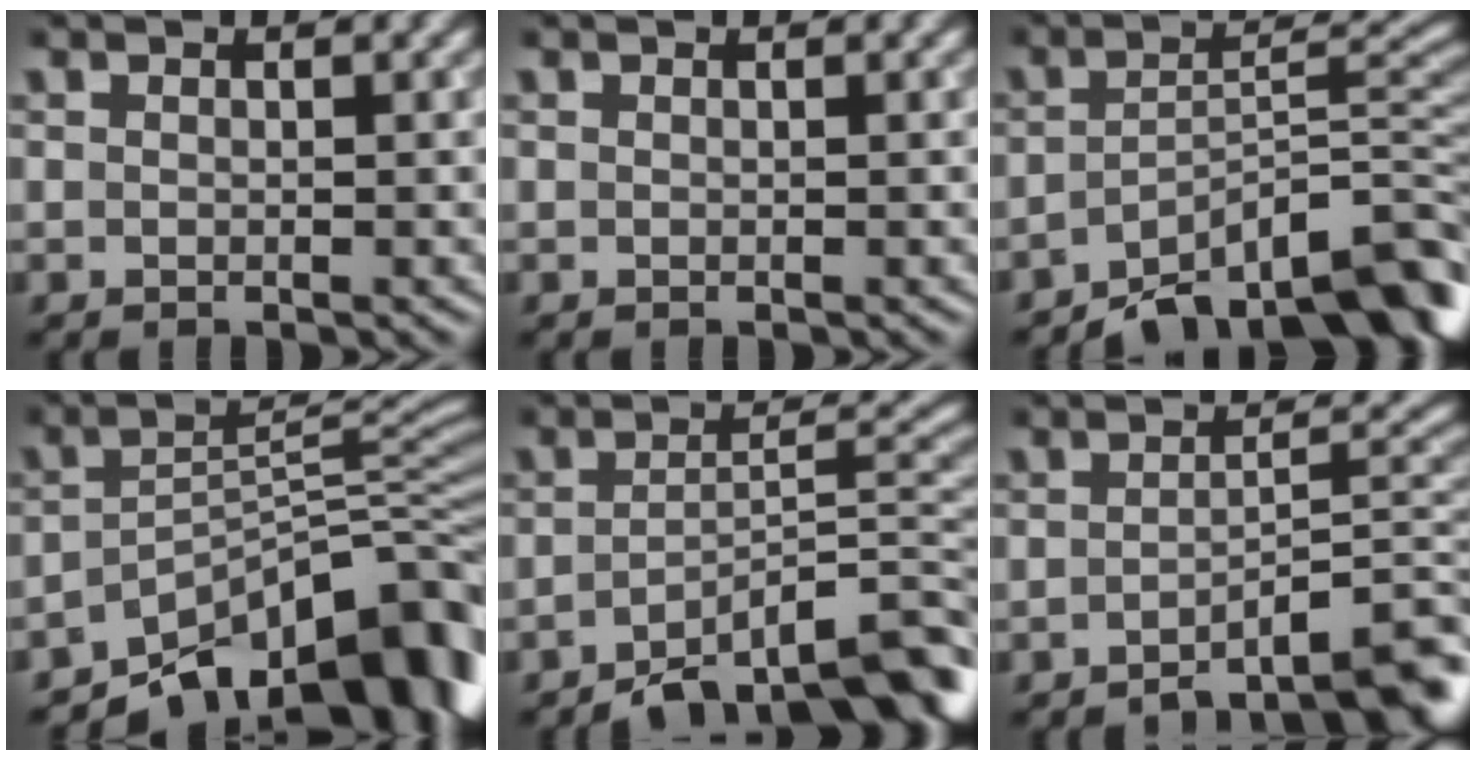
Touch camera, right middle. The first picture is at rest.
{"total": 0.0}
{"total": 10.4, "force": [-7.6, 3.0, 6.5], "torque": [-0.077, 0.003, -0.127]}
{"total": 13.2, "force": [-9.2, 4.8, 8.1], "torque": [-0.105, 0.006, -0.148]}
{"total": 9.5, "force": [-6.8, 2.7, 6.0], "torque": [-0.073, 0.003, -0.113]}
{"total": 5.9, "force": [-4.3, 1.4, 3.8], "torque": [-0.040, 0.013, -0.061]}